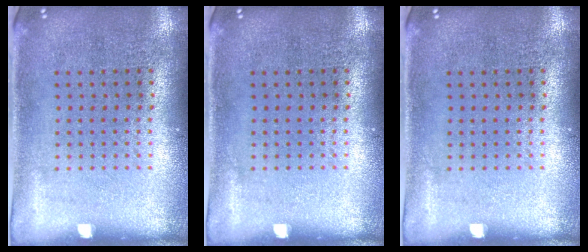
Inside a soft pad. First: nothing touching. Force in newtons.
{"total": 0.0}
{"total": 0.0}